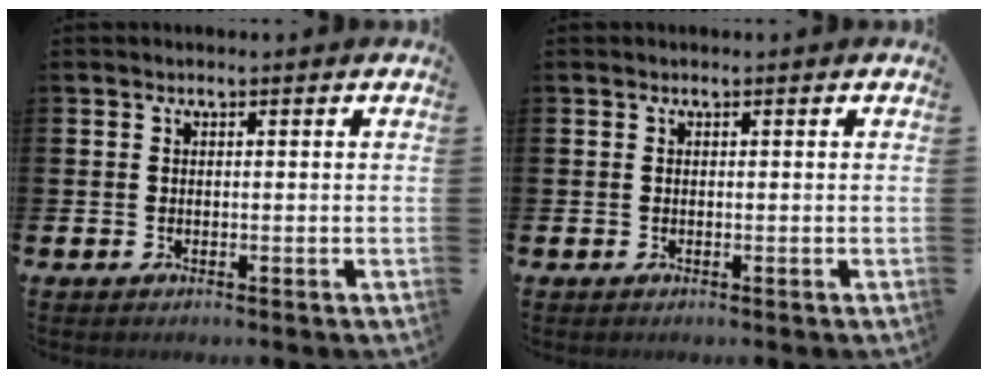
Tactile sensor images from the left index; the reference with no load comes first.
{"total": 0.0}